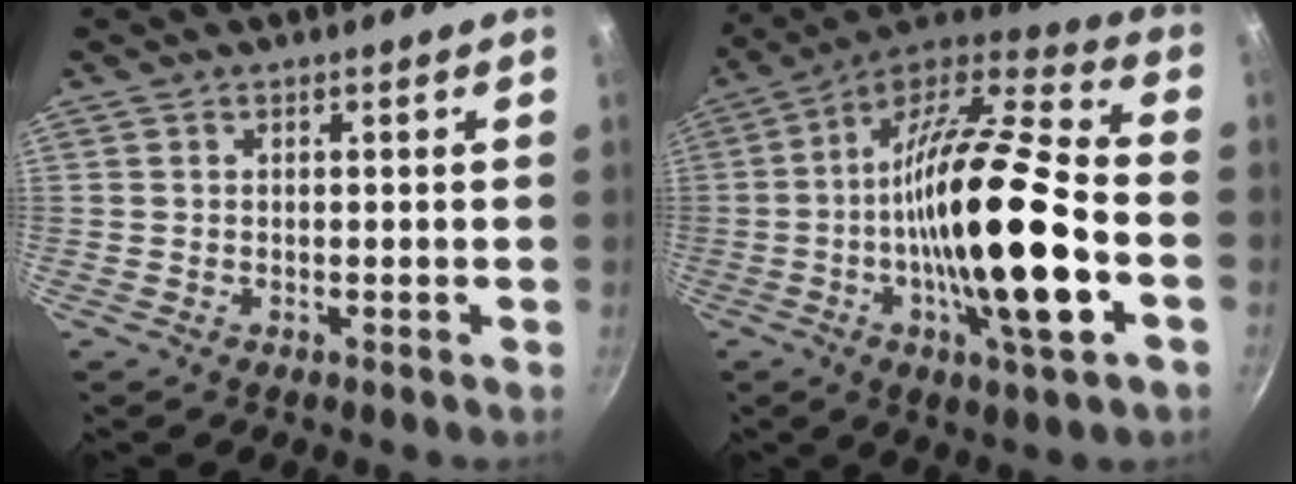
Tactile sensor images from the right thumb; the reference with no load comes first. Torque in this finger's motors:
{"motor_torque": [1.02, 1.28, 2.58, -0.22, 0.88]}